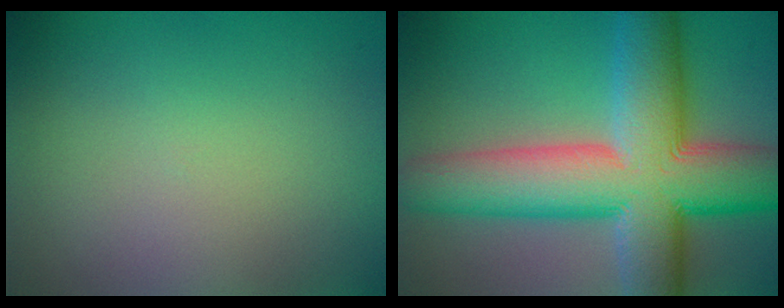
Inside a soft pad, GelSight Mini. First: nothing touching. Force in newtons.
{"total": 13.7, "press": 13.7, "slide": 0.5}